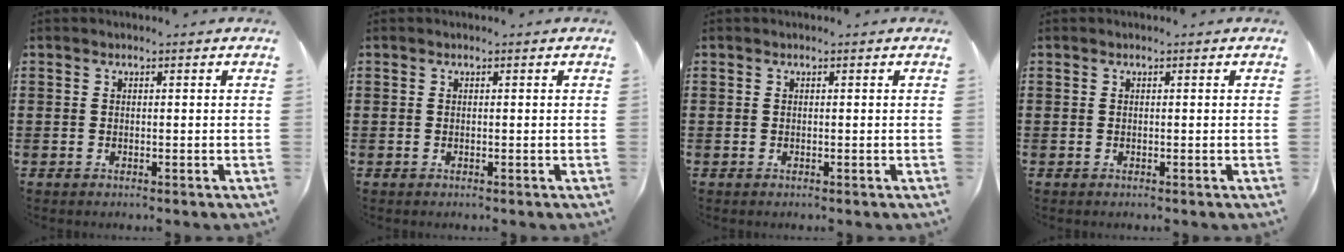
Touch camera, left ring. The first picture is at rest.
{"total": 0.0}
{"total": 0.0}
{"total": 0.0}